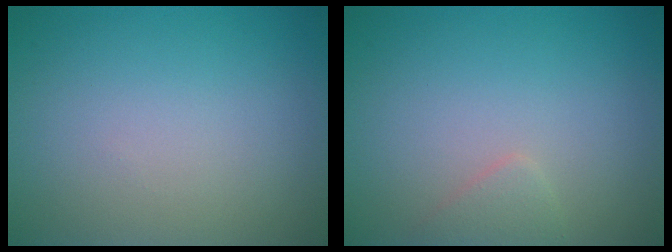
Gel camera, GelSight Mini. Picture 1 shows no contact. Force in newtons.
{"total": 1.2, "press": 1.1, "slide": 0.1}